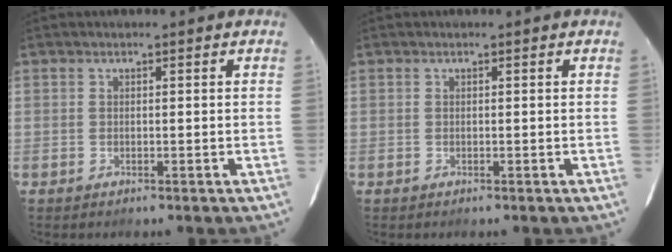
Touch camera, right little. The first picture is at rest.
{"total": 0.0}